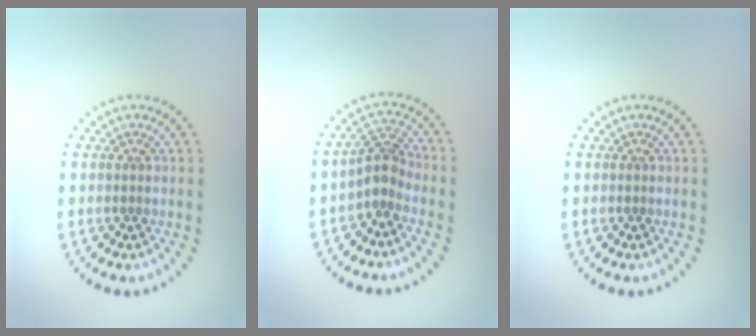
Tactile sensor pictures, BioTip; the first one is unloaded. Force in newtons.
{"total": 2.6, "press": 2.0, "slide": 1.7}
{"total": 0.0}